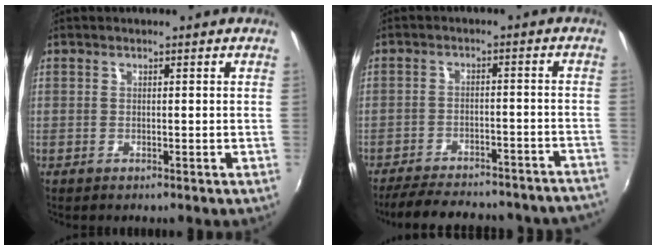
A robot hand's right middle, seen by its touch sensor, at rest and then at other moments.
{"total": 22.9, "force": [-20.4, 6.2, 8.5], "torque": [-0.162, 0.003, -0.248]}